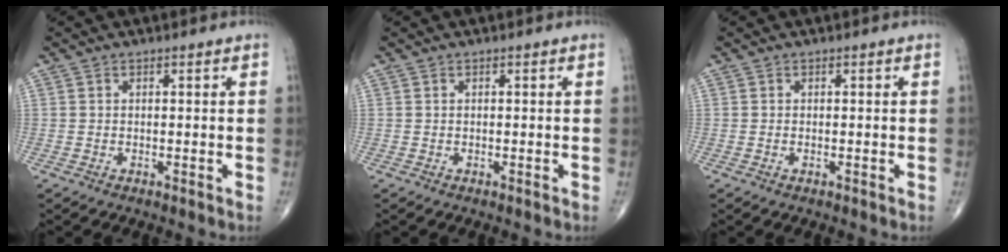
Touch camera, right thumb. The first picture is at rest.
{"total": 0.0}
{"total": 0.0}